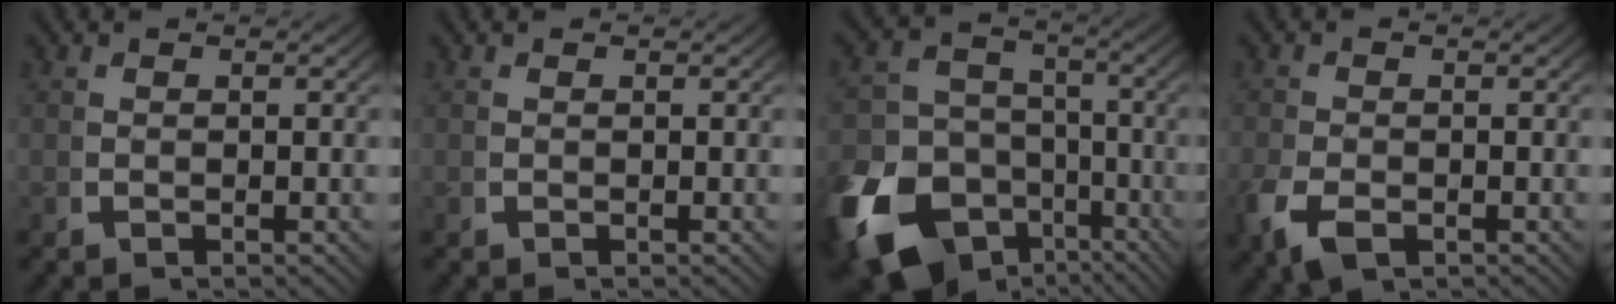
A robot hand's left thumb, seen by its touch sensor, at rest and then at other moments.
{"total": 0.0}
{"total": 17.2, "force": [-7.5, 12.8, 8.7], "torque": [-0.177, -0.084, -0.105]}
{"total": 3.6, "force": [-1.8, 2.3, 2.1], "torque": [-0.060, -0.019, -0.024]}